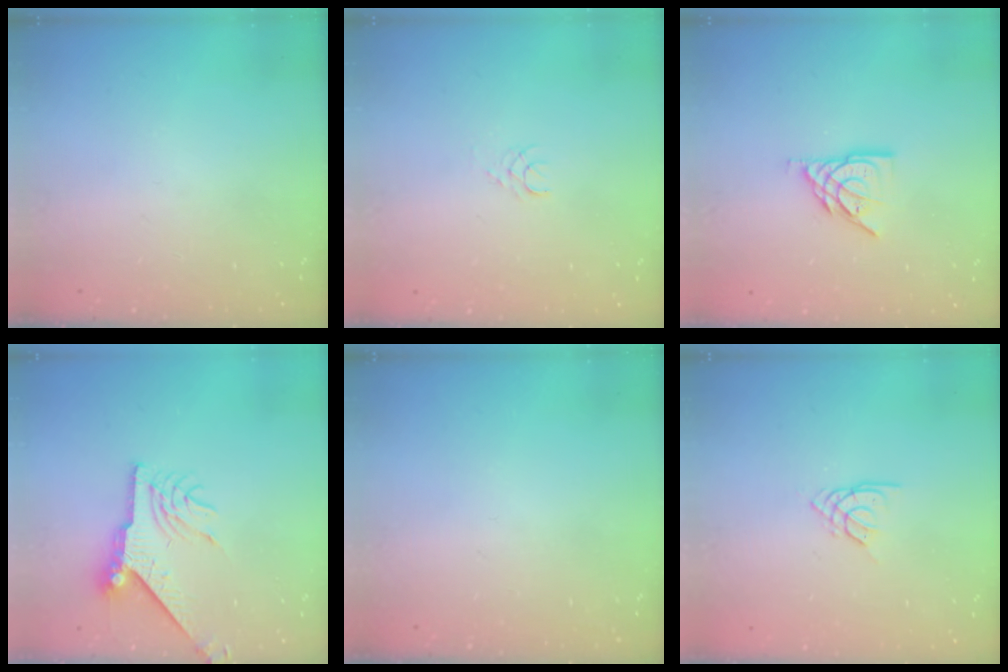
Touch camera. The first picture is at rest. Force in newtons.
{"total": 2.5, "press": 2.5, "slide": 0.2}
{"total": 8.3, "press": 8.3, "slide": 0.6}
{"total": 9.5, "press": 9.5, "slide": 0.5}
{"total": 0.0}
{"total": 2.6, "press": 2.6, "slide": 0.5}